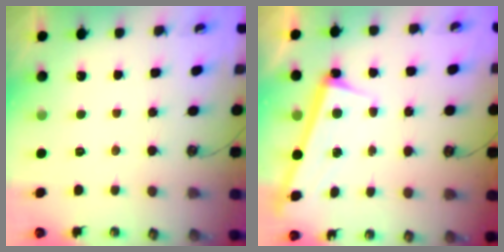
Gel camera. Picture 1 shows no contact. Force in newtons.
{"total": 2.8, "press": 2.8, "slide": 0.4}